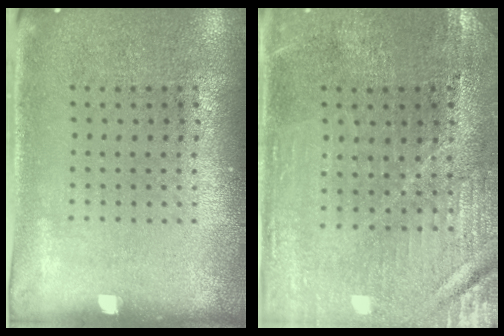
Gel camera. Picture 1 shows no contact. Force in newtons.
{"total": 1.1, "press": 1.1, "slide": 0.2}